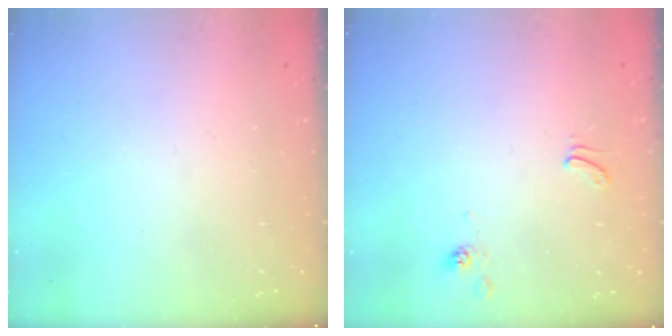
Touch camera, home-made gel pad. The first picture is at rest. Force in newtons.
{"total": 1.7, "press": 1.6, "slide": 0.6}